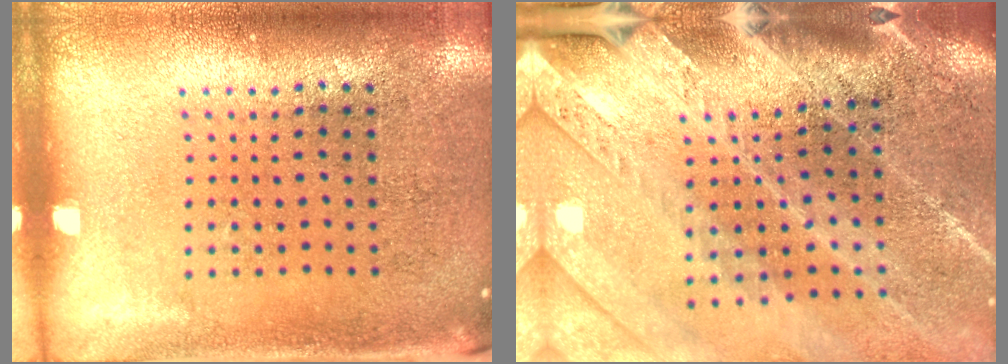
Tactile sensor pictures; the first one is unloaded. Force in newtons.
{"total": 3.6, "press": 3.0, "slide": 2.0}